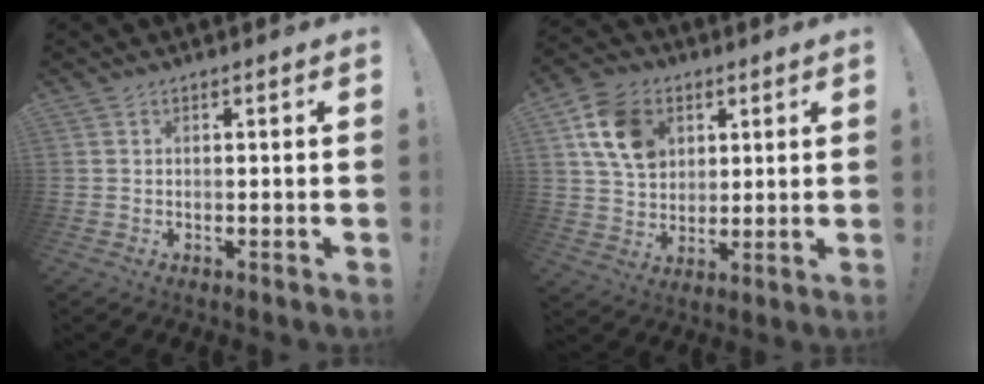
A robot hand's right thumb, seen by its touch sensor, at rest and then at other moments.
{"total": 14.7, "force": [5.4, 11.3, 7.7], "torque": [-0.117, -0.005, 0.111]}